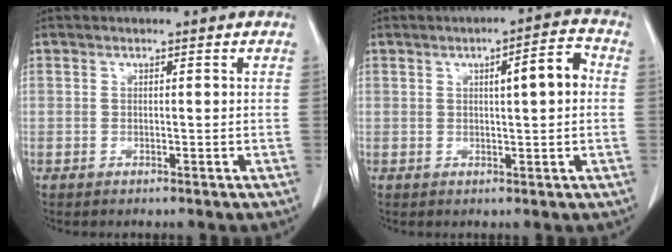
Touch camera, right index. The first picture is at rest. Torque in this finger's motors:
{"motor_torque": [0.42, 0.05, 0.16, 0.03]}